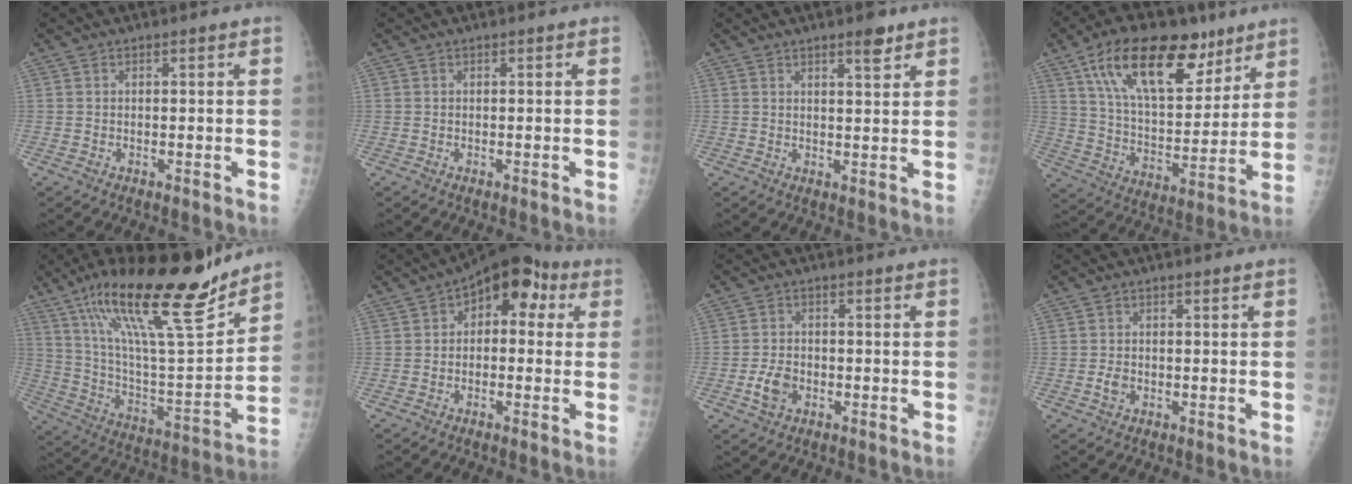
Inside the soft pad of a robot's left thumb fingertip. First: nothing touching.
{"total": 0.0}
{"total": 4.0, "force": [2.8, 1.1, 2.7], "torque": [-0.031, -0.017, 0.039]}
{"total": 22.2, "force": [12.6, 10.8, 14.7], "torque": [-0.209, -0.038, 0.220]}
{"total": 25.6, "force": [17.7, 5.5, 17.7], "torque": [-0.271, -0.069, 0.305]}
{"total": 9.7, "force": [2.5, 6.1, 7.1], "torque": [-0.052, 0.029, 0.021]}
{"total": 4.5, "force": [-1.6, 3.2, 2.8], "torque": [-0.049, 0.009, -0.030]}
{"total": 2.0, "force": [-0.6, 1.5, 1.2], "torque": [-0.018, 0.003, -0.011]}